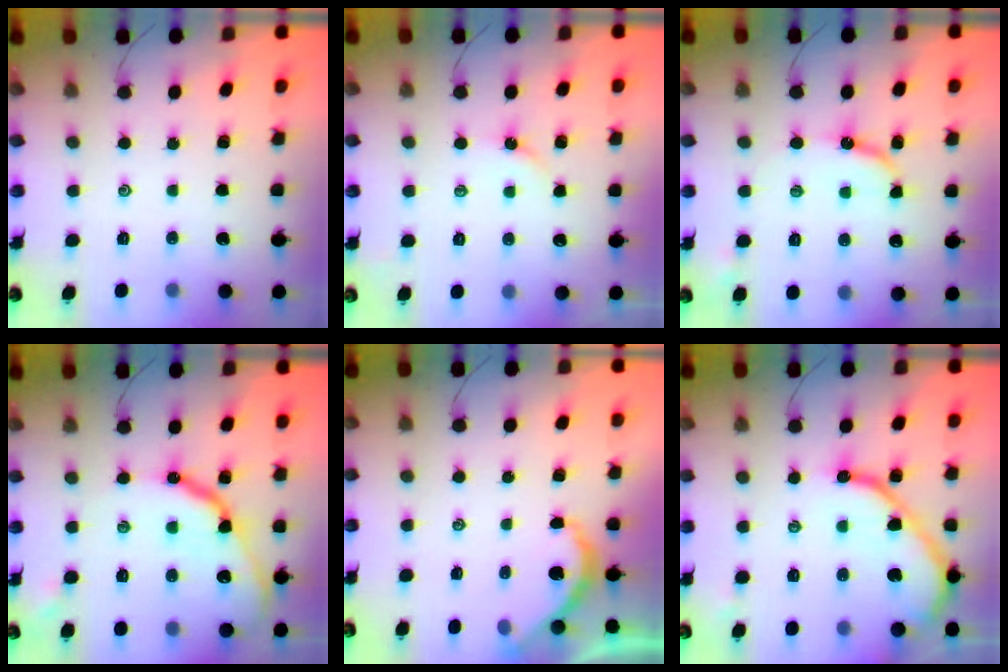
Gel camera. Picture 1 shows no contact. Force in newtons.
{"total": 3.0, "press": 3.0, "slide": 0.4}
{"total": 8.0, "press": 7.9, "slide": 0.4}
{"total": 14.2, "press": 14.1, "slide": 1.2}
{"total": 5.4, "press": 5.4, "slide": 0.2}
{"total": 11.6, "press": 11.5, "slide": 1.0}